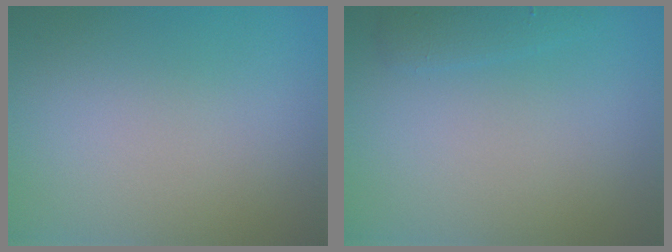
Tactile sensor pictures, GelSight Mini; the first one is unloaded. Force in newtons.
{"total": 1.2, "press": 1.2, "slide": 0.1}